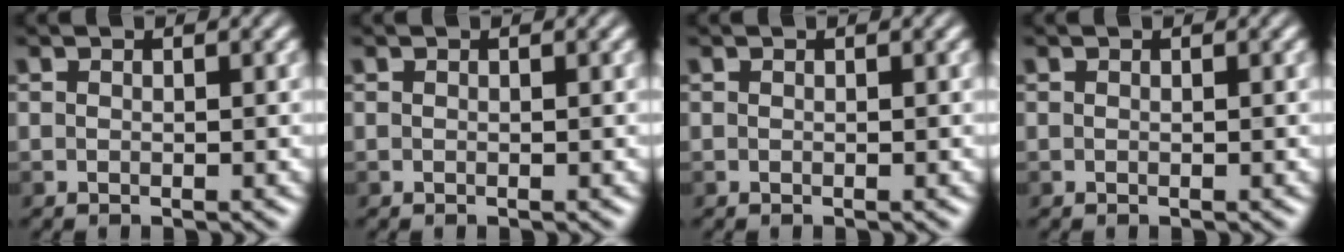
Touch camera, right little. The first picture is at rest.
{"total": 0.0}
{"total": 0.0}
{"total": 0.0}